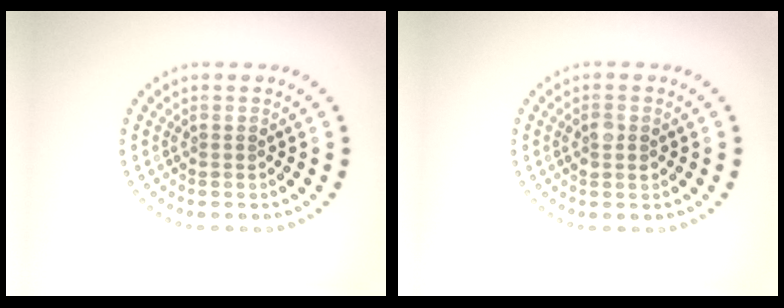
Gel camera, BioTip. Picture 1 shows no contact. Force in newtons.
{"total": 1.5, "press": 1.4, "slide": 0.2}